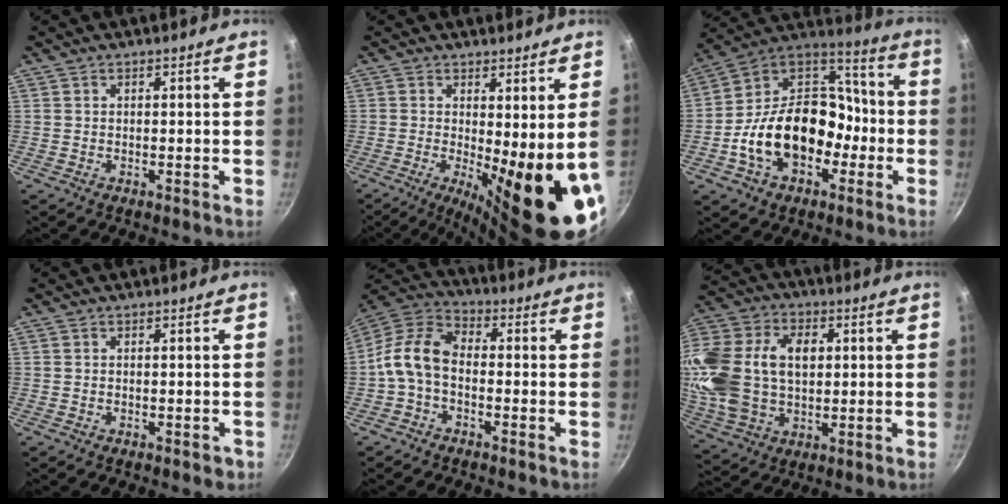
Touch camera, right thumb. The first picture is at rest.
{"total": 13.9, "force": [-1.8, 3.2, 13.4], "torque": [-0.165, -0.020, -0.017]}
{"total": 22.1, "force": [-6.1, 15.6, 14.5], "torque": [-0.211, 0.077, -0.109]}
{"total": 1.2, "force": [-0.6, 0.7, 0.9], "torque": [-0.011, 0.006, -0.005]}
{"total": 9.6, "force": [-2.0, 6.0, 7.2], "torque": [-0.139, 0.042, -0.059]}
{"total": 22.7, "force": [2.8, 15.6, 16.3], "torque": [-0.328, 0.022, 0.053]}